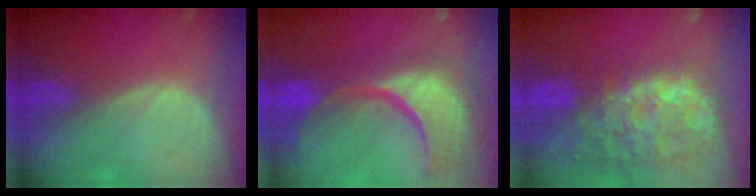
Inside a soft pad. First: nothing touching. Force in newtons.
{"total": 15.4, "press": 12.1, "slide": 9.6}
{"total": 14.6, "press": 11.8, "slide": 8.7}